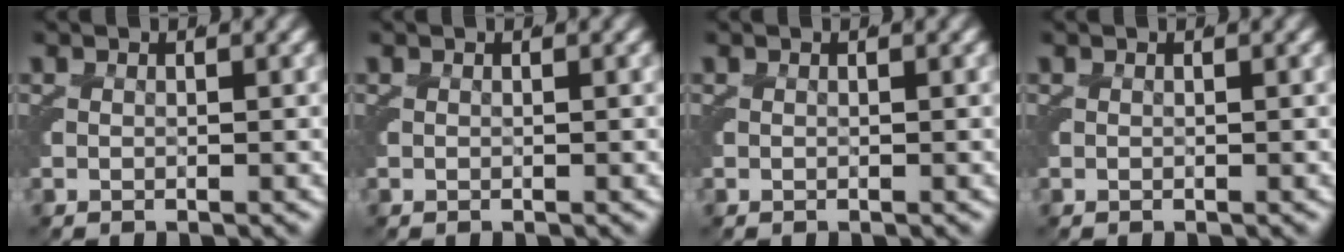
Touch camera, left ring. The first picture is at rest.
{"total": 0.0}
{"total": 0.0}
{"total": 0.0}